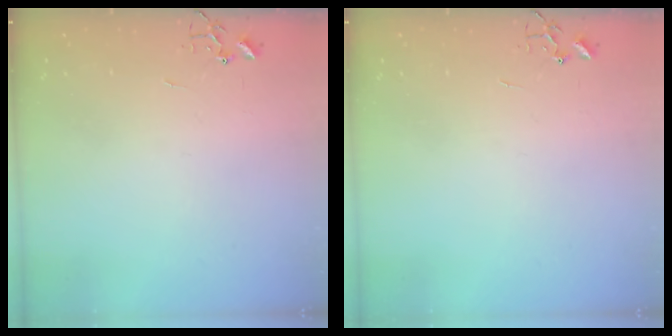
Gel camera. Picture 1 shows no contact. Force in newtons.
{"total": 0.0}